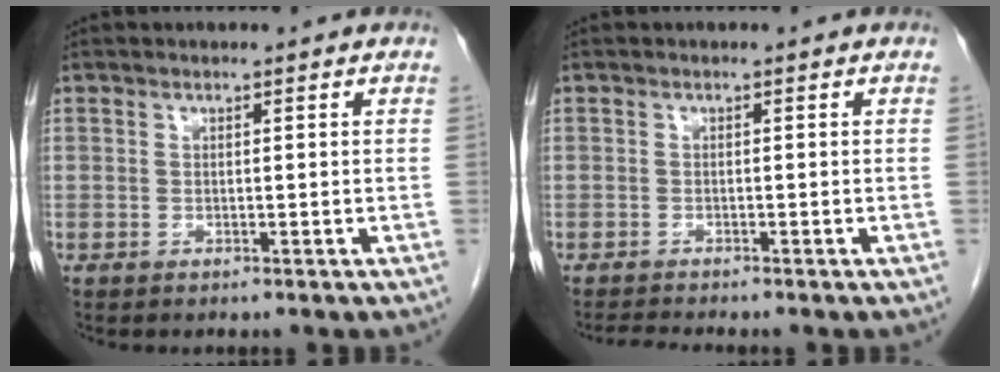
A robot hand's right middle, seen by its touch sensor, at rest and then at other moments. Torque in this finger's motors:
{"motor_torque": [0.03, -0.01, -0.01, -0.01]}